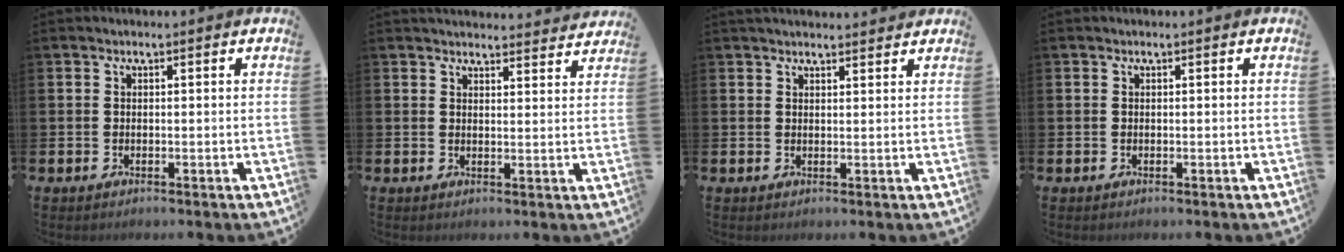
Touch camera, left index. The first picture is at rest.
{"total": 3.5, "force": [3.4, 0.5, 0.2], "torque": [0.001, -0.023, 0.060]}
{"total": 2.2, "force": [2.1, 0.3, 0.2], "torque": [0.003, -0.011, 0.037]}
{"total": 0.0}